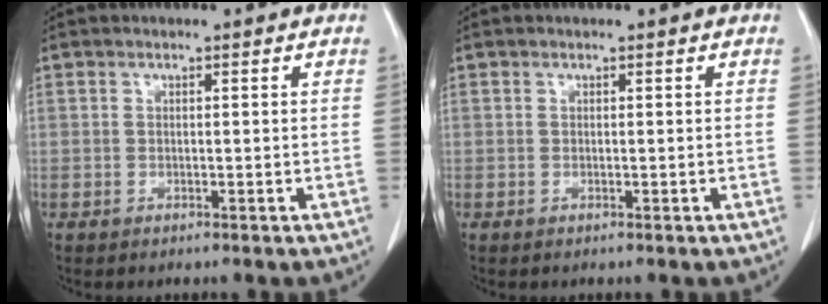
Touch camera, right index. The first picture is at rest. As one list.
[{"total": 0.0}]